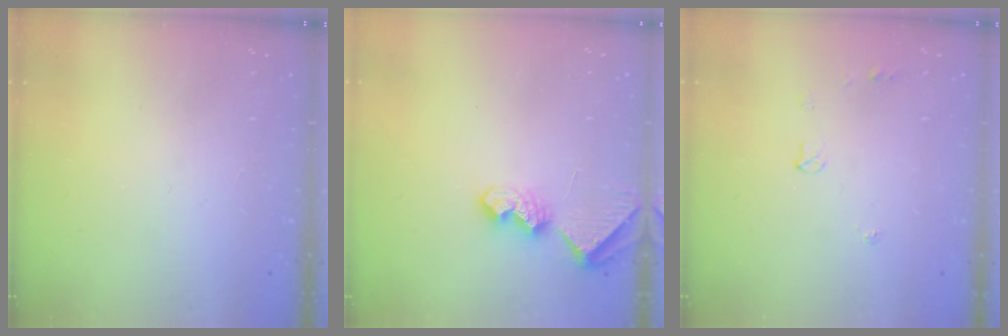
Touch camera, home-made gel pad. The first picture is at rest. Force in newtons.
{"total": 6.9, "press": 6.9, "slide": 0.6}
{"total": 3.7, "press": 3.6, "slide": 0.6}